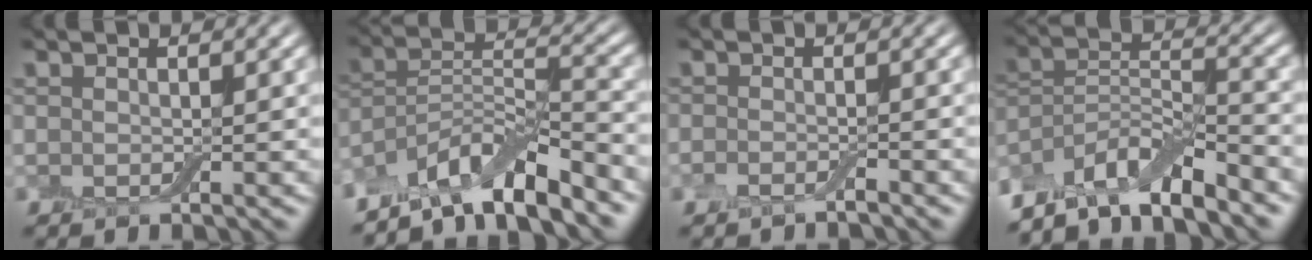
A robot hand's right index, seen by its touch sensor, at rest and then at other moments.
{"total": 8.5, "force": [-6.8, 2.0, 4.6], "torque": [-0.072, 0.003, -0.130]}
{"total": 1.3, "force": [-1.1, 0.1, 0.6], "torque": [-0.014, -0.001, -0.025]}
{"total": 8.3, "force": [-6.5, 2.7, 4.5], "torque": [-0.077, 0.002, -0.128]}